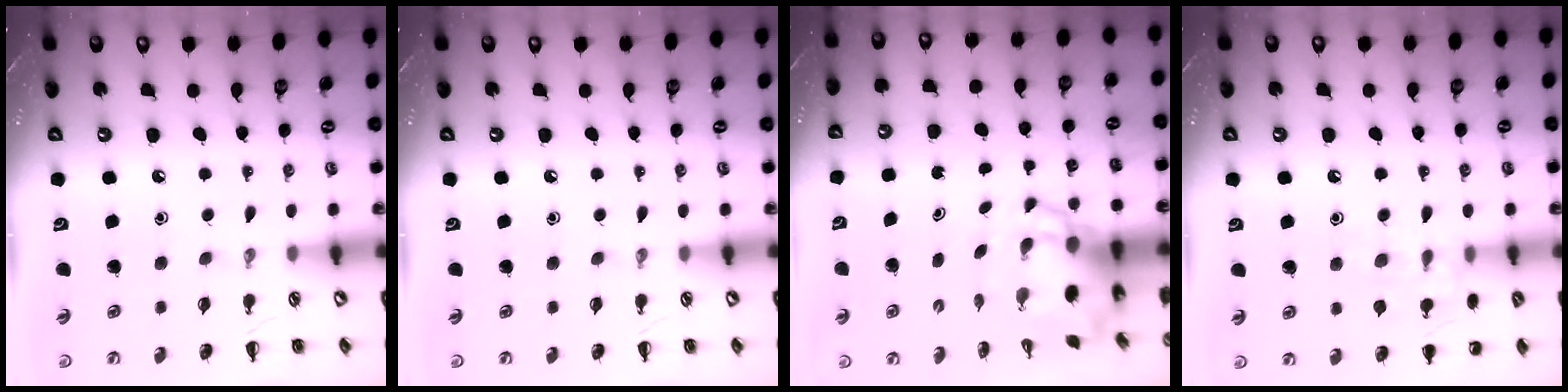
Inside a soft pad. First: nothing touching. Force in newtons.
{"total": 0.0}
{"total": 6.0, "press": 5.8, "slide": 1.6}
{"total": 10.5, "press": 10.4, "slide": 1.0}